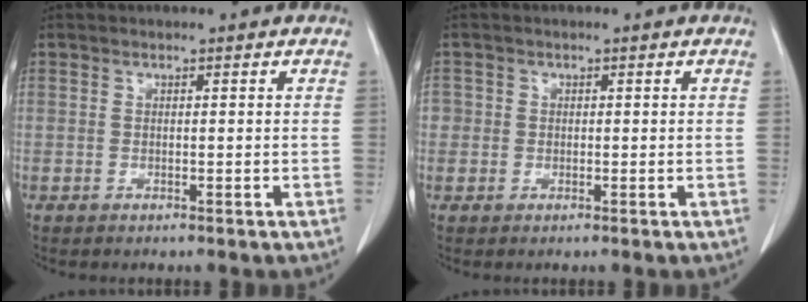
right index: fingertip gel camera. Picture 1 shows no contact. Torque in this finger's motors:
{"motor_torque": [0.09, -0.01, 0.04, 0.02]}